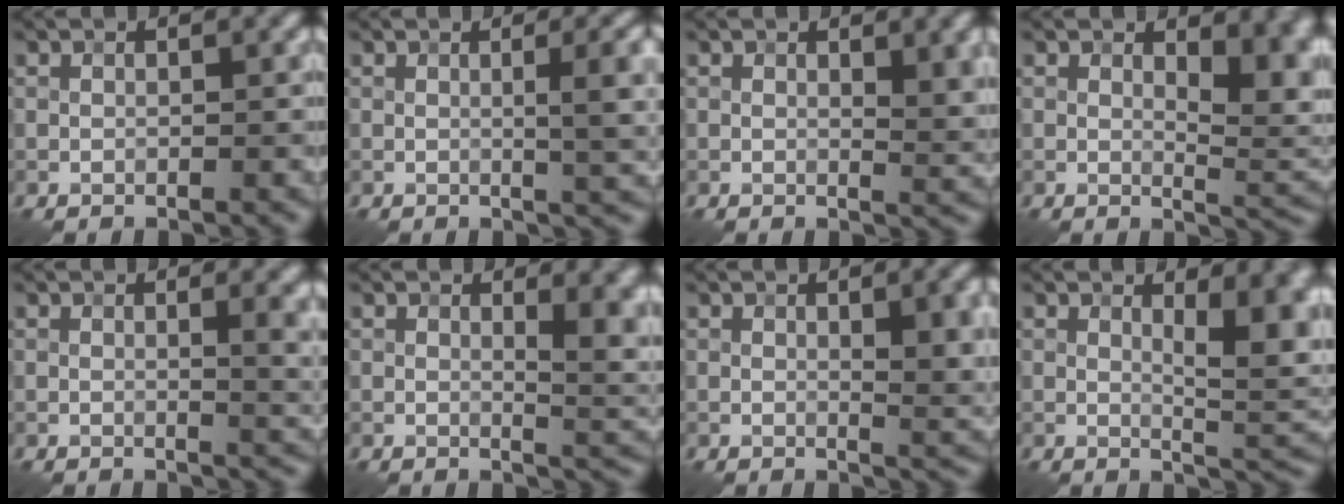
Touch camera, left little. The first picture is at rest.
{"total": 5.6, "force": [0.4, 1.5, 5.4], "torque": [-0.060, 0.012, 0.002]}
{"total": 3.5, "force": [1.1, 0.9, 3.2], "torque": [-0.040, 0.000, 0.016]}
{"total": 6.1, "force": [1.4, 2.4, 5.4], "torque": [-0.063, -0.003, 0.024]}
{"total": 3.8, "force": [0.5, 1.2, 3.6], "torque": [-0.035, 0.006, 0.005]}
{"total": 5.6, "force": [1.2, 1.9, 5.1], "torque": [-0.049, -0.003, 0.020]}
{"total": 5.4, "force": [0.8, 1.5, 5.2], "torque": [-0.063, 0.002, 0.015]}
{"total": 7.2, "force": [1.4, 2.2, 6.7], "torque": [-0.089, -0.004, 0.025]}